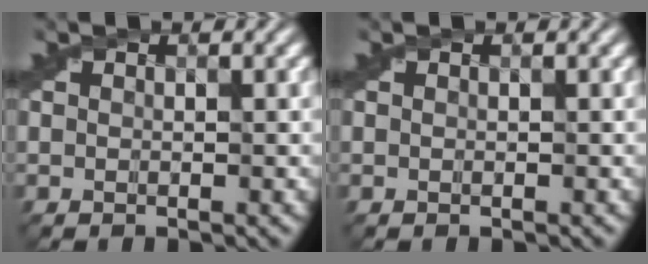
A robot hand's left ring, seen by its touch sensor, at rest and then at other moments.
{"total": 0.0}